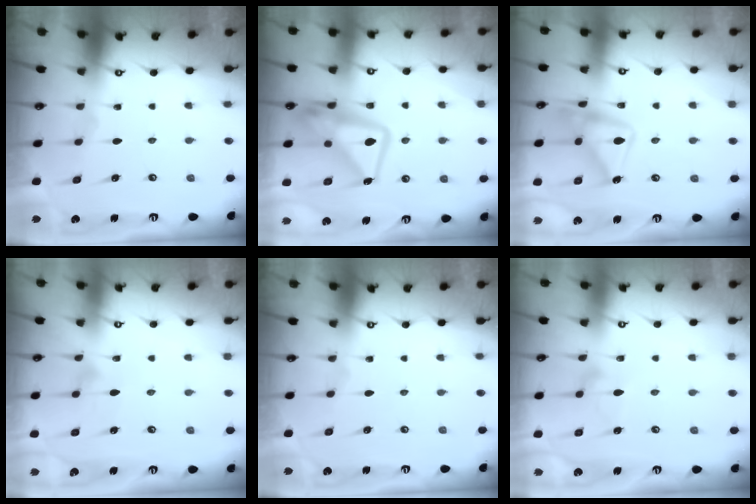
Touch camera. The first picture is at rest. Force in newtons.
{"total": 14.8, "press": 14.7, "slide": 1.2}
{"total": 16.0, "press": 16.0, "slide": 0.7}
{"total": 4.9, "press": 4.9, "slide": 0.4}
{"total": 0.0}
{"total": 8.5, "press": 8.5, "slide": 0.3}